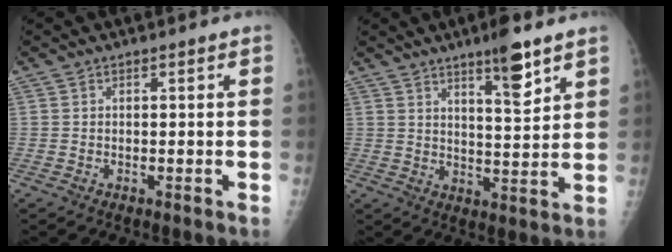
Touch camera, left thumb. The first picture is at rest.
{"total": 8.4, "force": [5.5, 1.6, 6.1], "torque": [-0.084, -0.038, 0.088]}